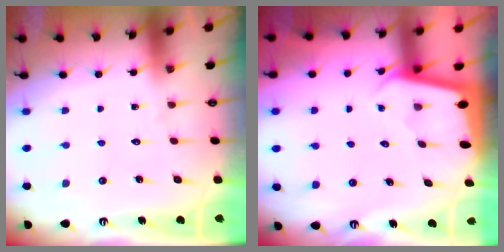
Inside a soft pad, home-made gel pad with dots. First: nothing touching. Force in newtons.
{"total": 1.9, "press": 1.9, "slide": 0.0}